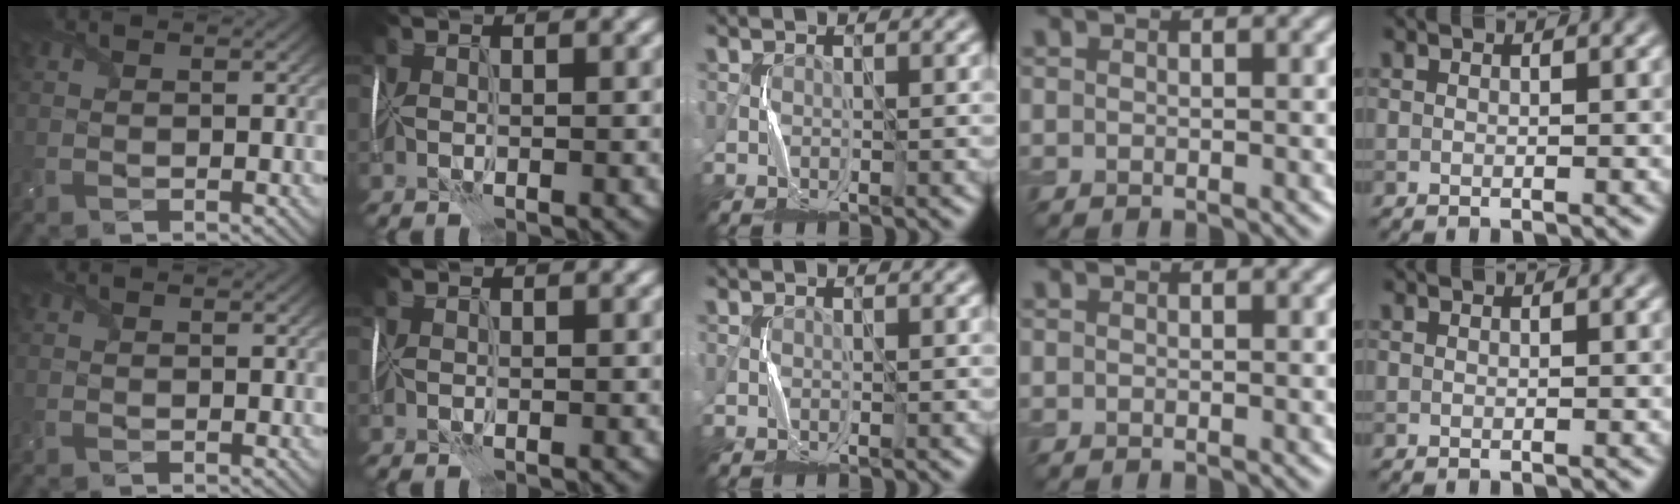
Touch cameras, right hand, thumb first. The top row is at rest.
{}